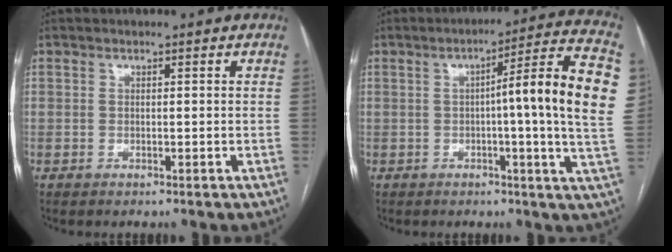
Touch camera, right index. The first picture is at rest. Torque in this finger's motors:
{"motor_torque": [0.60, 0.07, 0.31, 0.09]}